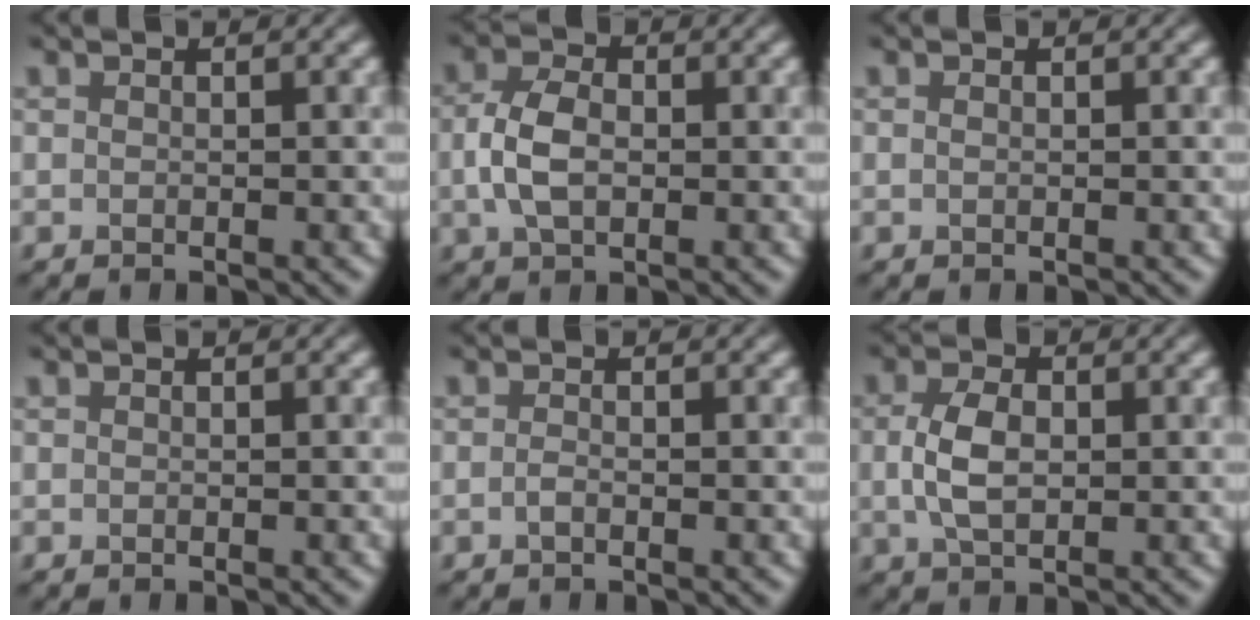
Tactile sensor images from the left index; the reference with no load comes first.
{"total": 3.9, "force": [-0.3, 2.5, 3.0], "torque": [-0.065, 0.002, -0.008]}
{"total": 0.0}
{"total": 0.0}
{"total": 0.7, "force": [-0.4, 0.2, 0.5], "torque": [-0.013, 0.000, -0.008]}
{"total": 3.6, "force": [0.1, 2.2, 2.9], "torque": [-0.067, 0.002, 0.002]}